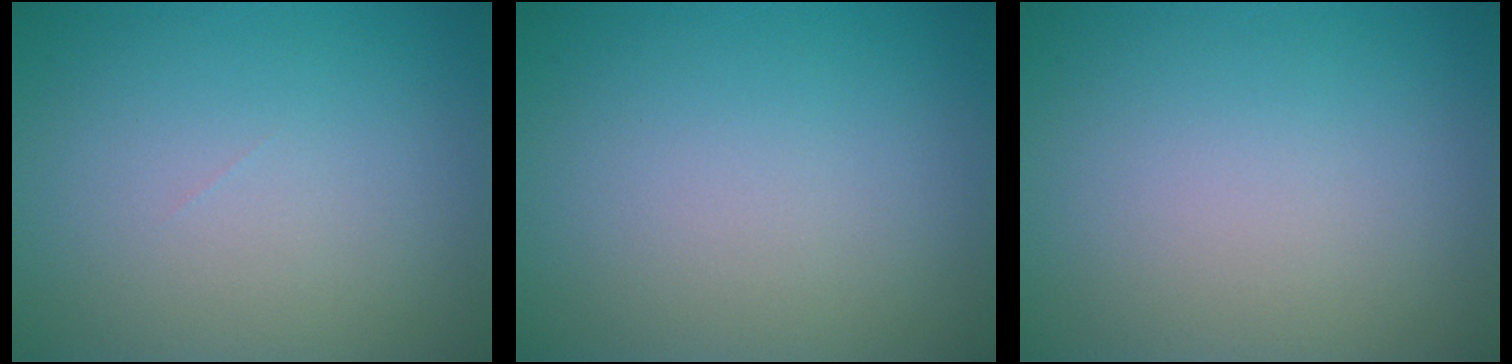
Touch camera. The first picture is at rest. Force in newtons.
{"total": 0.0}
{"total": 0.0}